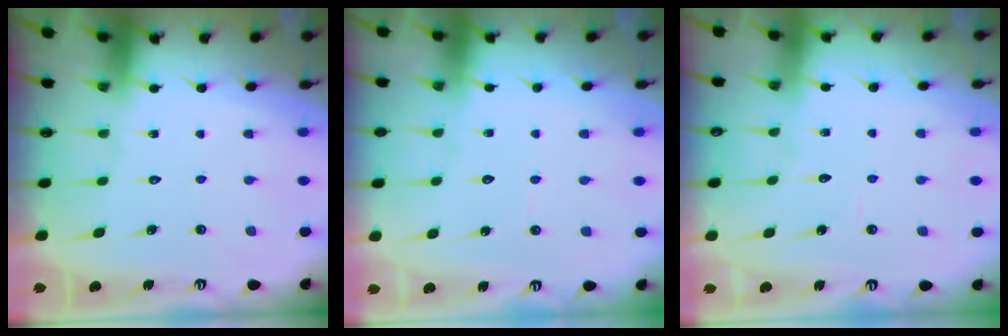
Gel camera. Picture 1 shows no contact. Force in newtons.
{"total": 2.8, "press": 2.8, "slide": 0.3}
{"total": 2.5, "press": 2.5, "slide": 0.3}